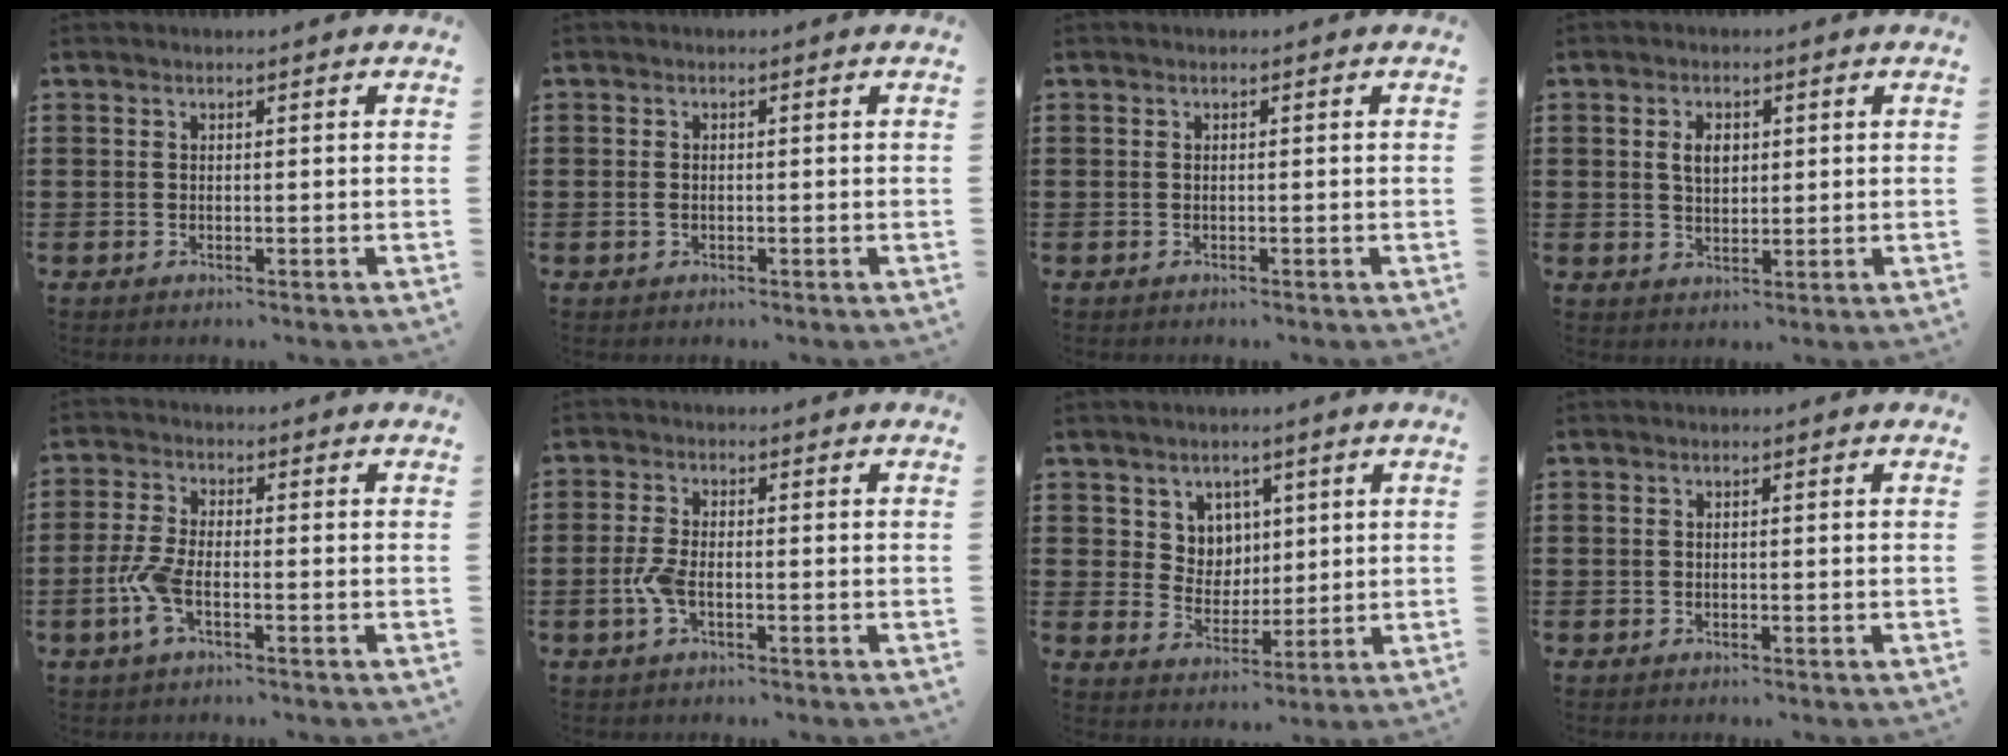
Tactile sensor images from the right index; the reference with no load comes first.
{"total": 0.8, "force": [-0.2, 0.6, 0.5], "torque": [-0.013, 0.002, -0.004]}
{"total": 0.0}
{"total": 3.4, "force": [0.7, 2.1, 2.5], "torque": [-0.047, 0.007, 0.010]}
{"total": 5.6, "force": [-1.9, 2.0, 4.9], "torque": [-0.125, -0.013, -0.042]}
{"total": 3.6, "force": [-1.2, 1.4, 3.1], "torque": [-0.082, -0.007, -0.028]}
{"total": 5.3, "force": [2.8, 4.4, 0.3], "torque": [-0.025, 0.001, 0.050]}
{"total": 0.0}